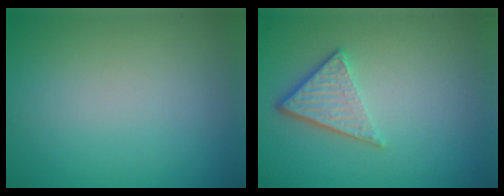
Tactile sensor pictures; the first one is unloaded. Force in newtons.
{"total": 3.8, "press": 2.6, "slide": 2.7}